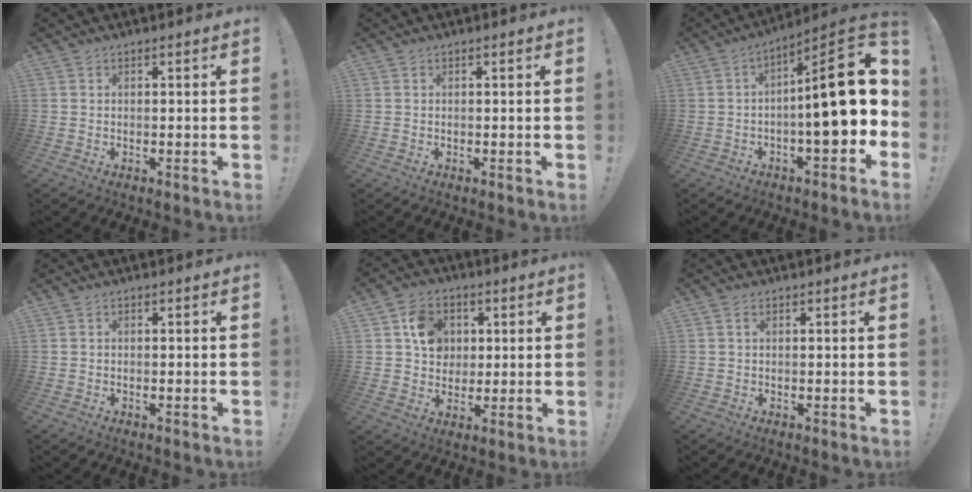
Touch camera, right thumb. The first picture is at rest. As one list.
[{"total": 0.0}, {"total": 20.4, "force": [0.5, 5.8, 19.5], "torque": [-0.271, 0.000, 0.009]}, {"total": 0.0}, {"total": 11.0, "force": [3.1, 9.4, 4.8], "torque": [-0.062, -0.003, 0.064]}, {"total": 1.1, "force": [0.4, 0.7, 0.8], "torque": [-0.014, 0.004, 0.006]}]